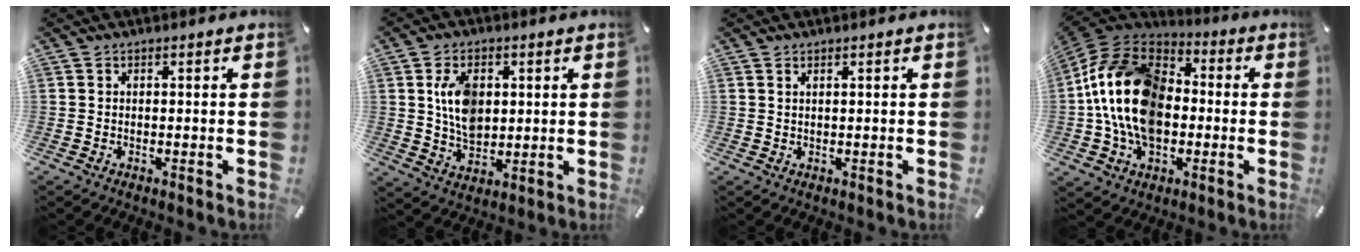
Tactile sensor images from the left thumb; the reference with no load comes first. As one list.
[{"total": 9.2, "force": [2.1, 6.5, 6.2], "torque": [-0.120, 0.002, 0.036]}, {"total": 0.9, "force": [0.6, -0.1, 0.7], "torque": [-0.013, -0.002, 0.012]}, {"total": 19.5, "force": [-2.1, 14.3, 13.1], "torque": [-0.286, 0.027, -0.043]}]